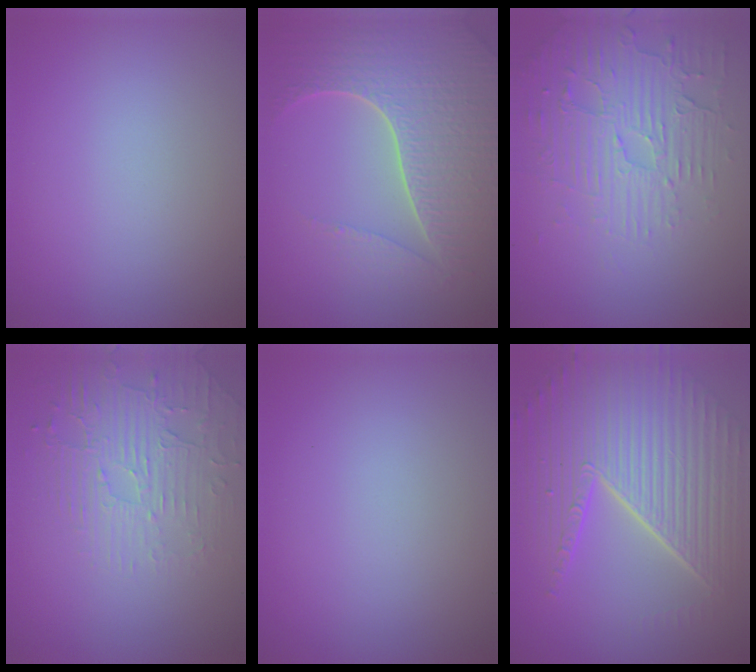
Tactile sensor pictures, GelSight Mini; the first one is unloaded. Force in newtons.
{"total": 7.3, "press": 5.3, "slide": 5.0}
{"total": 5.6, "press": 3.7, "slide": 4.2}
{"total": 2.6, "press": 2.1, "slide": 1.5}
{"total": 0.0}
{"total": 10.2, "press": 6.5, "slide": 7.9}